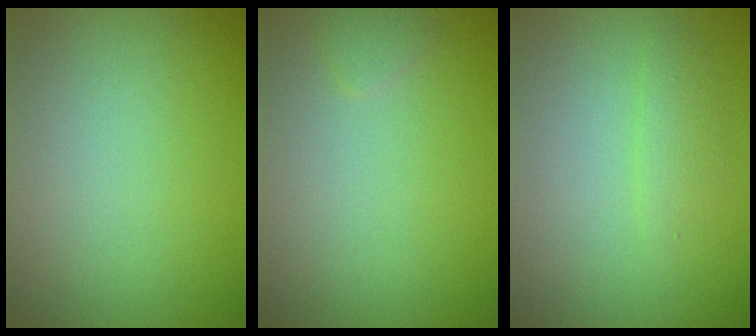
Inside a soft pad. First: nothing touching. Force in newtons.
{"total": 0.6, "press": 0.6, "slide": 0.0}
{"total": 1.2, "press": 1.2, "slide": 0.1}